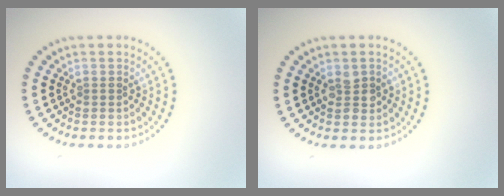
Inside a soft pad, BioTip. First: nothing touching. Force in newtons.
{"total": 1.4, "press": 1.4, "slide": 0.1}